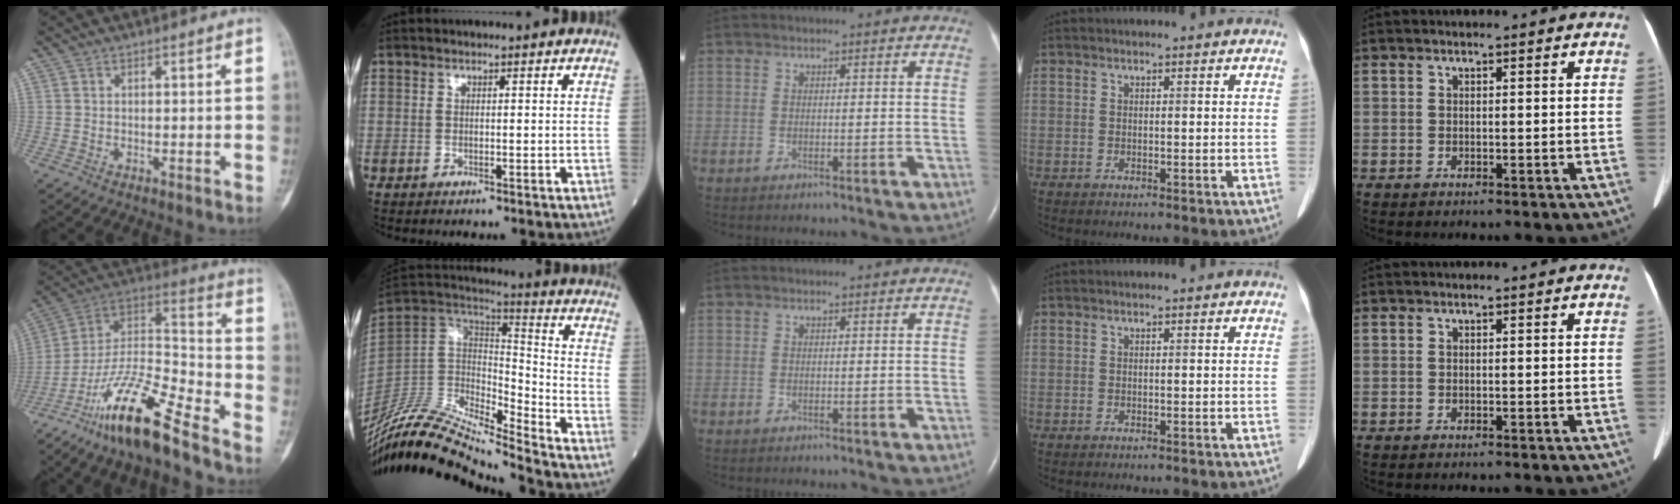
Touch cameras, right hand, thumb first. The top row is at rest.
{"thumb": {"total": 19.7, "force": [-14.1, 3.7, 13.3], "torque": [-0.251, 0.077, -0.259]}, "index": {"total": 21.8, "force": [-19.8, 1.5, 8.9], "torque": [-0.195, 0.012, -0.364]}}